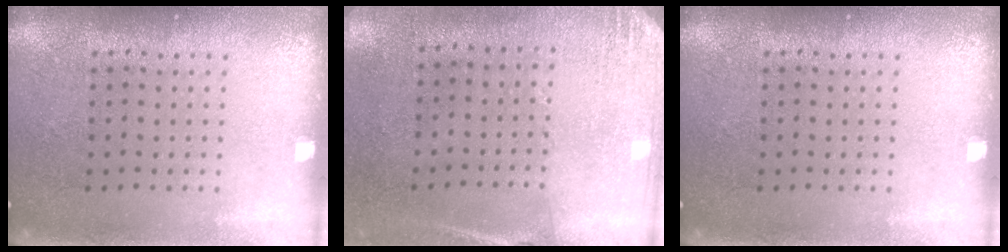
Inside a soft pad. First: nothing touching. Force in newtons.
{"total": 2.6, "press": 2.3, "slide": 1.2}
{"total": 0.0}